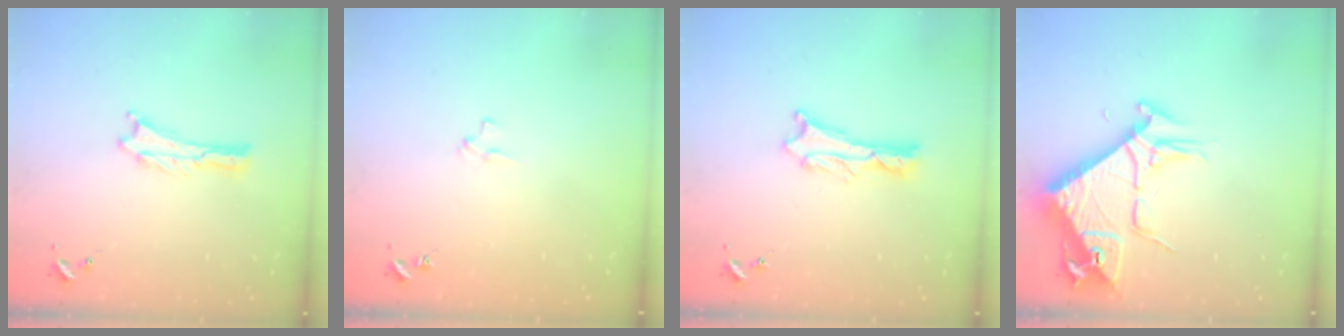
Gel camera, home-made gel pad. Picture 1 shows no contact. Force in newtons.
{"total": 1.9, "press": 1.9, "slide": 0.2}
{"total": 1.2, "press": 1.2, "slide": 0.2}
{"total": 7.9, "press": 7.8, "slide": 1.0}